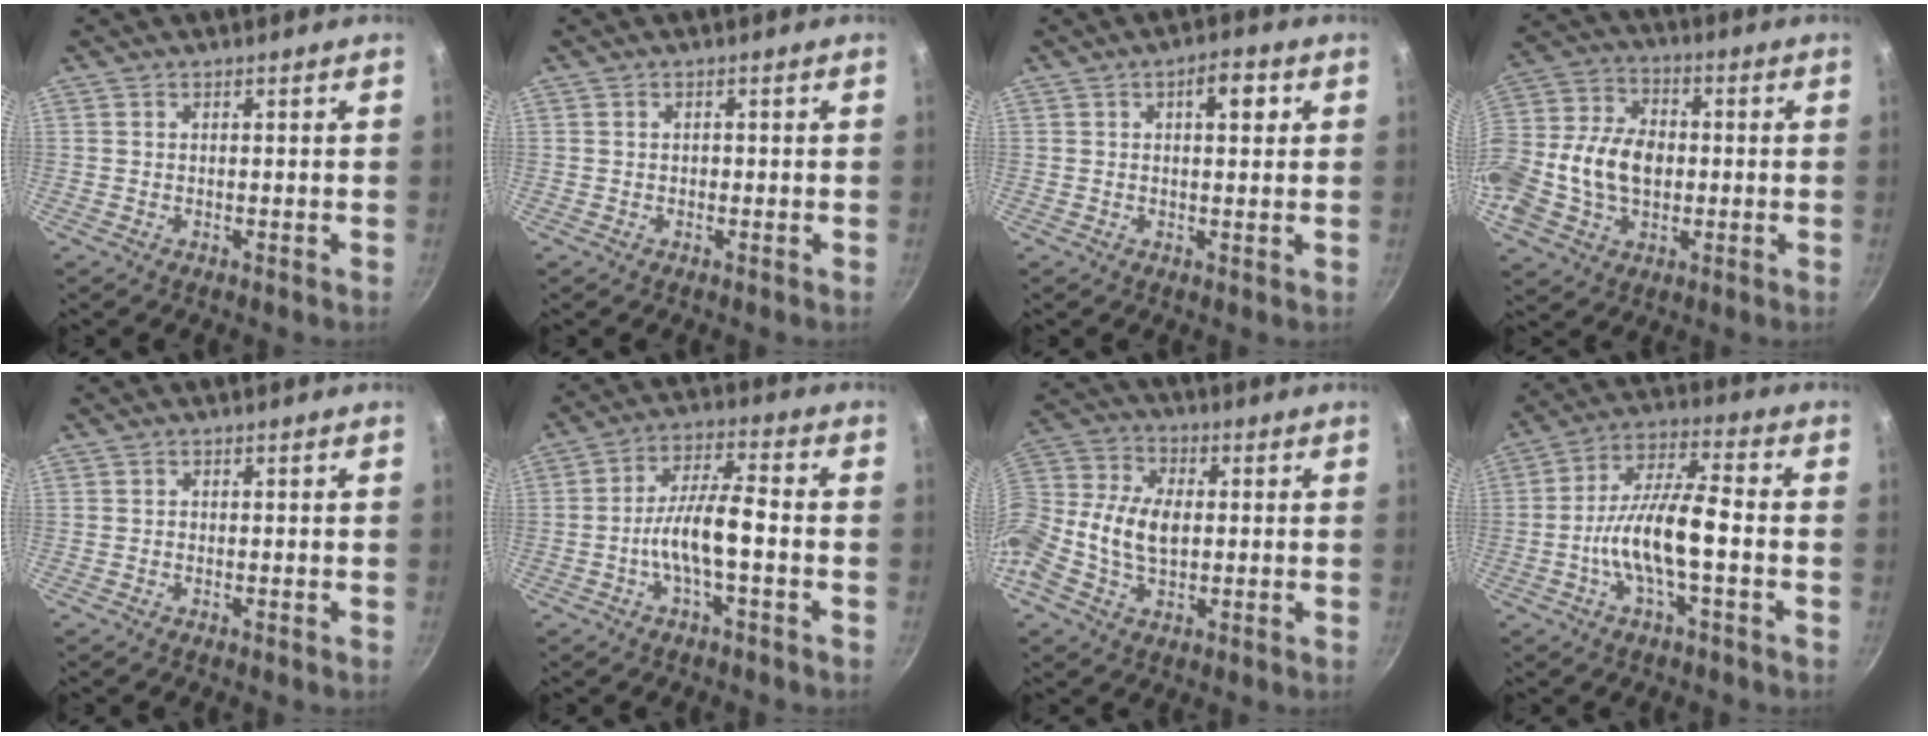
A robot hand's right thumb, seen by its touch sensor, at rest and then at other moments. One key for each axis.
{"total": 0.6, "fx": -0.1, "fy": 0.5, "fz": 0.3, "tx": -0.002, "ty": 0.003, "tz": -0.001}
{"total": 5.3, "fx": 1.6, "fy": 2.4, "fz": 4.4, "tx": -0.046, "ty": 0.003, "tz": 0.018}
{"total": 18.6, "fx": -1.7, "fy": 13.4, "fz": 12.8, "tx": -0.239, "ty": 0.034, "tz": -0.038}
{"total": 0.0}
{"total": 9.1, "fx": -2.4, "fy": 2.5, "fz": 8.4, "tx": -0.157, "ty": 0.035, "tz": -0.050}
{"total": 13.9, "fx": -0.4, "fy": 9.5, "fz": 10.2, "tx": -0.206, "ty": 0.024, "tz": -0.024}
{"total": 12.2, "fx": -2.9, "fy": 3.6, "fz": 11.3, "tx": -0.206, "ty": 0.037, "tz": -0.062}